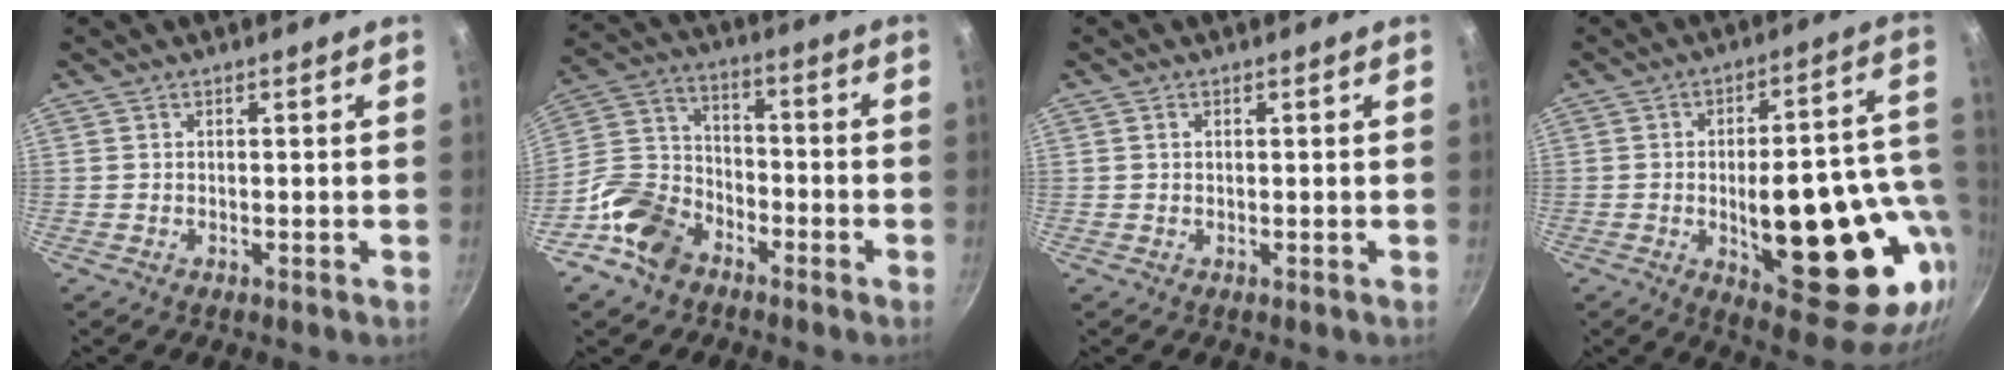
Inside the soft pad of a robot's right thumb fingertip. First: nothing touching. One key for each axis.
{"total": 12.5, "fx": -7.3, "fy": 8.5, "fz": 5.7, "tx": -0.084, "ty": 0.057, "tz": -0.158}
{"total": 0.7, "fx": 0.2, "fy": 0.5, "fz": 0.4, "tx": -0.007, "ty": 0.003, "tz": 0.004}
{"total": 26.6, "fx": -4.6, "fy": 10.7, "fz": 23.9, "tx": -0.278, "ty": 0.002, "tz": -0.048}